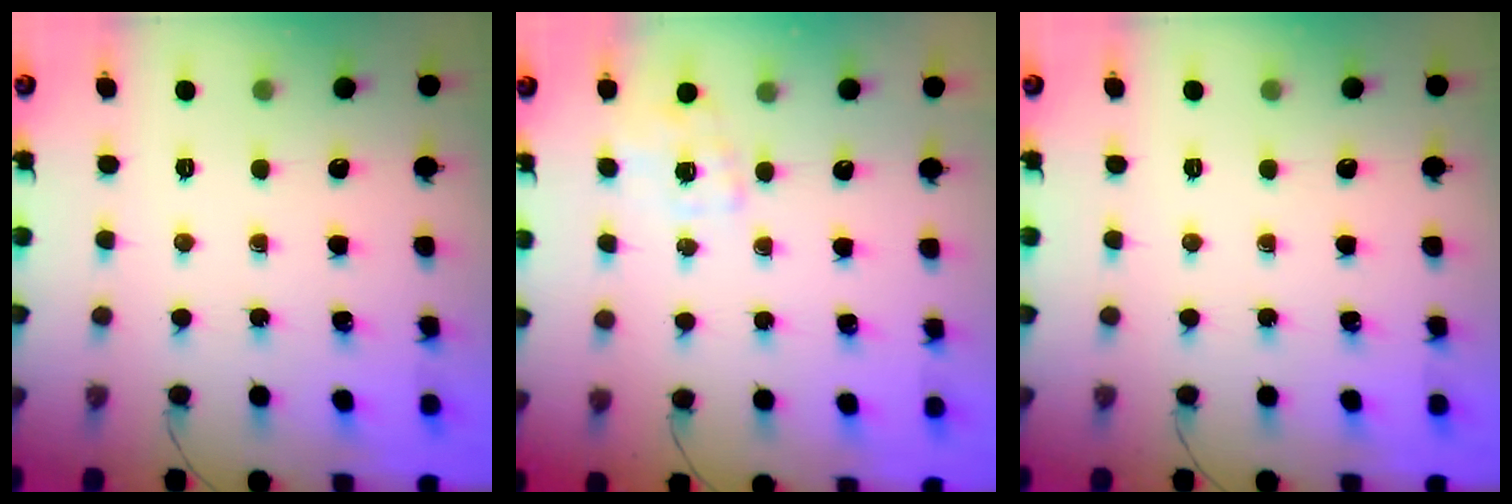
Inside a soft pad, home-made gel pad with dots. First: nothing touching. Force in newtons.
{"total": 2.3, "press": 2.1, "slide": 1.0}
{"total": 0.0}